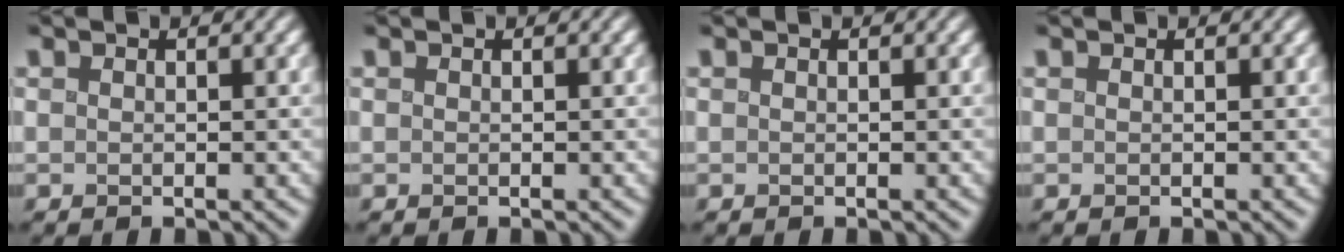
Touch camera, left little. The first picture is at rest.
{"total": 0.0}
{"total": 0.0}
{"total": 0.0}